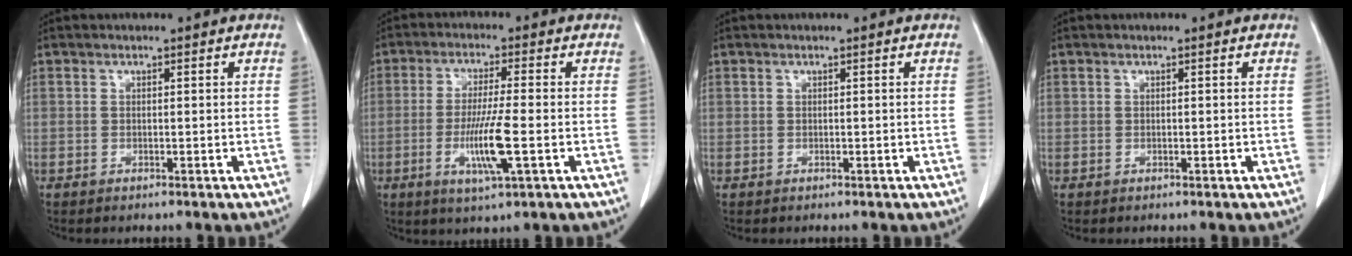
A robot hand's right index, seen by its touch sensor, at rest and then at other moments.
{"total": 8.2, "force": [-2.2, 0.1, 7.9], "torque": [-0.150, -0.015, -0.042]}
{"total": 0.0}
{"total": 0.0}